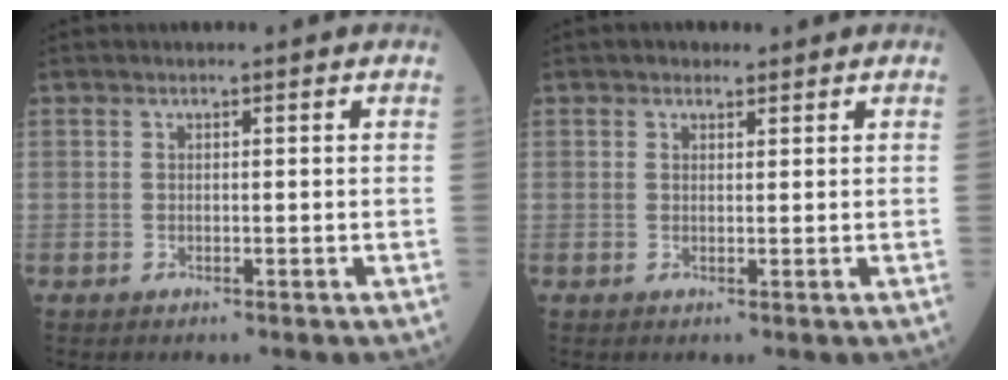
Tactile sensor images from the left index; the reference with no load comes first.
{"total": 1.2, "force": [0.9, 0.7, 0.3], "torque": [-0.009, 0.004, 0.012]}